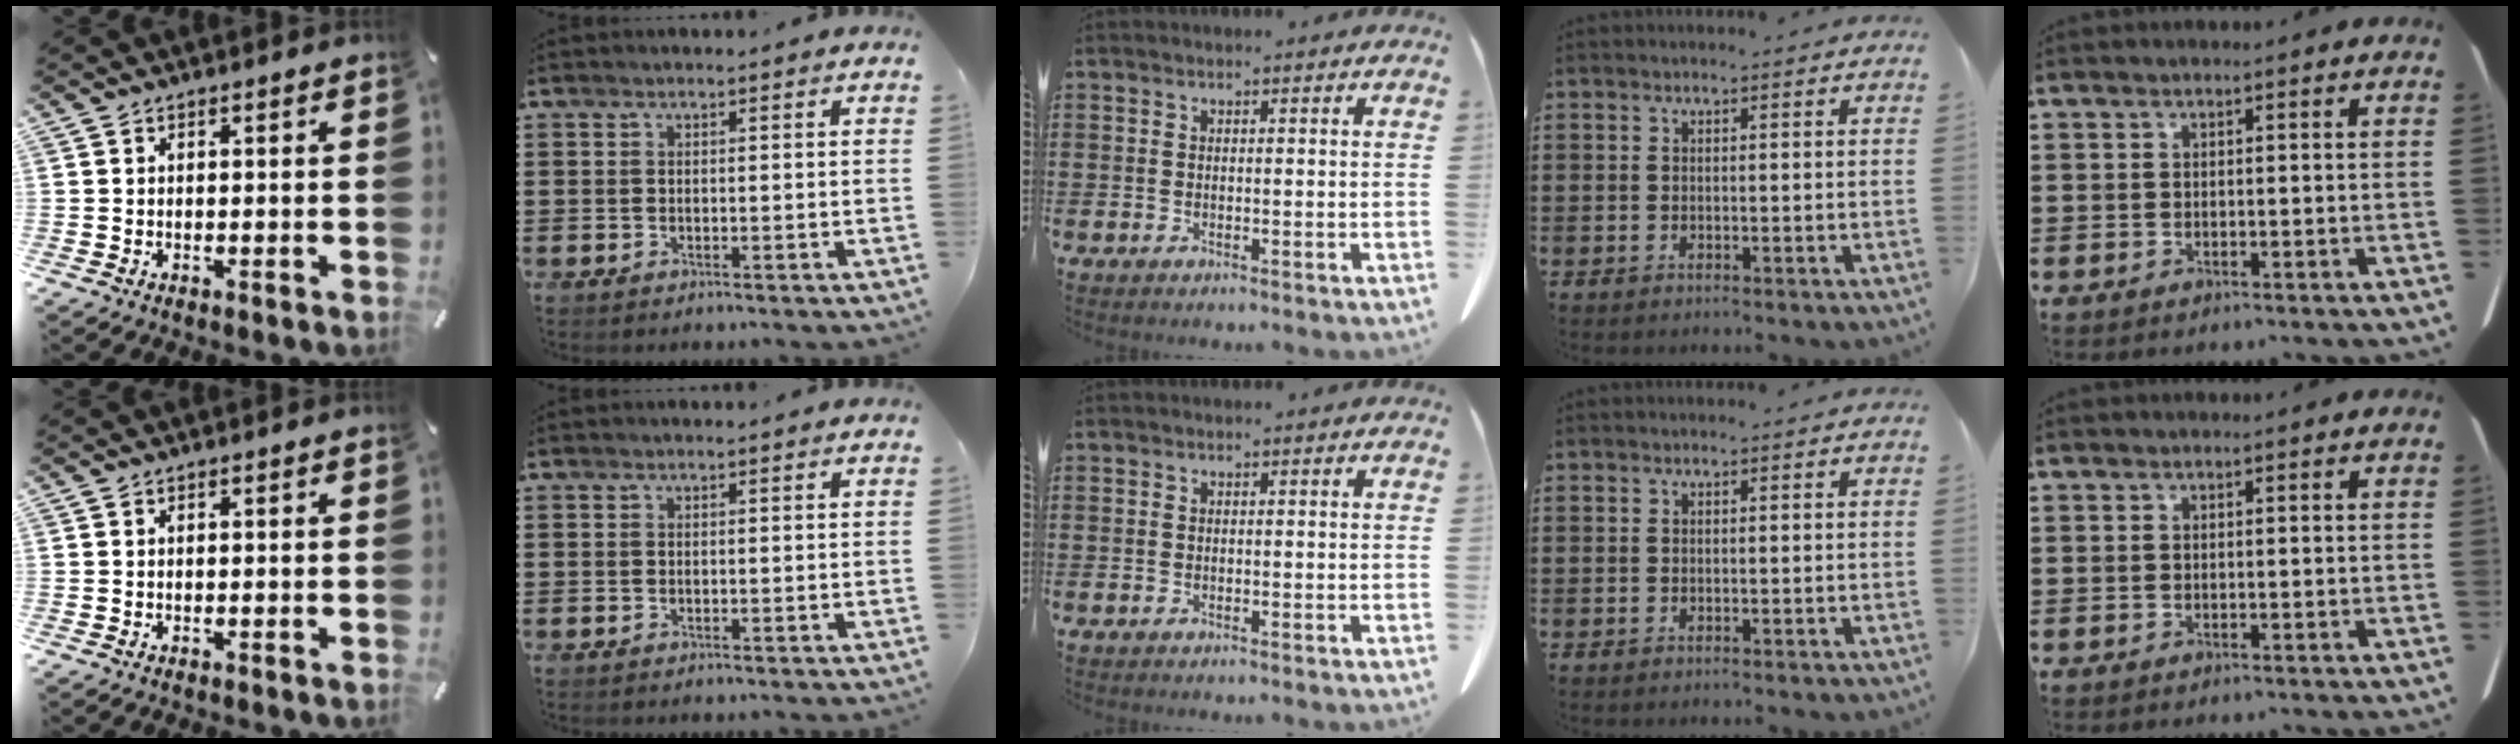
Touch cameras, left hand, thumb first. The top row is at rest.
{}